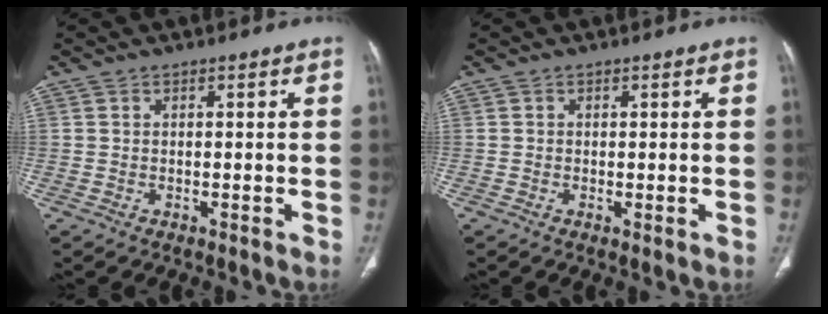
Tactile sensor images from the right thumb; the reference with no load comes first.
{"total": 0.7, "force": [-0.2, 0.1, 0.6], "torque": [-0.017, -0.005, -0.003]}